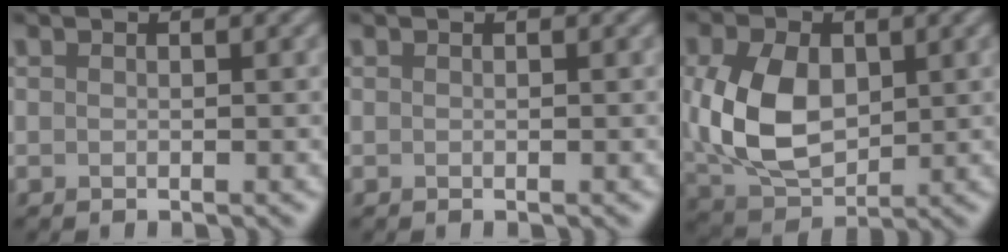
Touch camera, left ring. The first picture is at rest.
{"total": 0.0}
{"total": 7.9, "force": [0.6, 5.4, 5.8], "torque": [-0.135, -0.001, 0.015]}